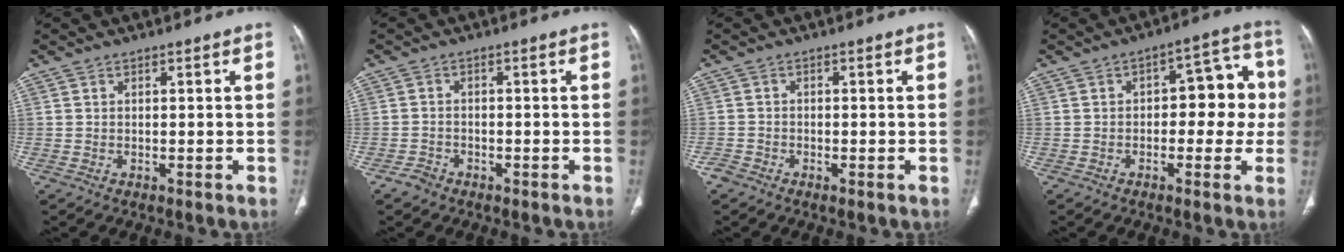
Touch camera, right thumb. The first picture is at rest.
{"total": 2.2, "force": [-1.6, 1.4, 0.4], "torque": [-0.011, 0.009, -0.029]}
{"total": 1.7, "force": [-1.4, 0.9, 0.4], "torque": [-0.005, 0.001, -0.028]}
{"total": 10.6, "force": [-0.2, 5.9, 8.8], "torque": [-0.055, 0.037, -0.011]}